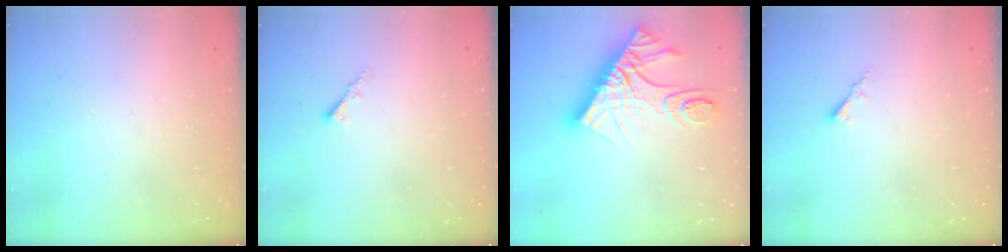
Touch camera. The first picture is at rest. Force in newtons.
{"total": 1.7, "press": 1.6, "slide": 0.5}
{"total": 15.8, "press": 15.8, "slide": 1.4}
{"total": 1.7, "press": 1.6, "slide": 0.5}